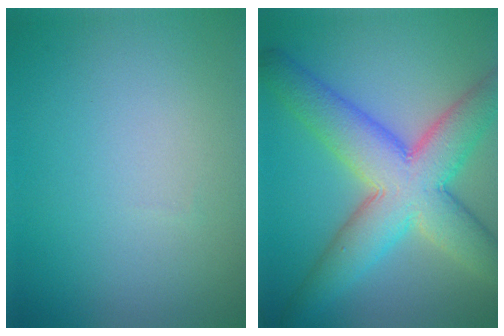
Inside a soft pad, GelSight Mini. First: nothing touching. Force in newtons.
{"total": 9.8, "press": 9.8, "slide": 0.4}